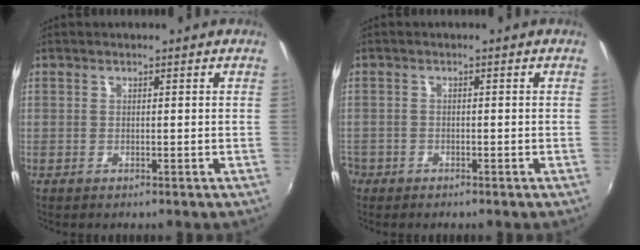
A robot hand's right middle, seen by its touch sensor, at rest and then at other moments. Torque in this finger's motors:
{"motor_torque": [0.98, -0.80, 0.43, 0.01]}